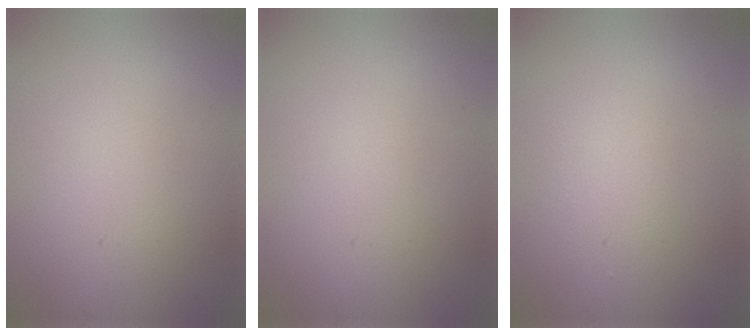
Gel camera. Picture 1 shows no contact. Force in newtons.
{"total": 0.0}
{"total": 1.2, "press": 1.2, "slide": 0.1}